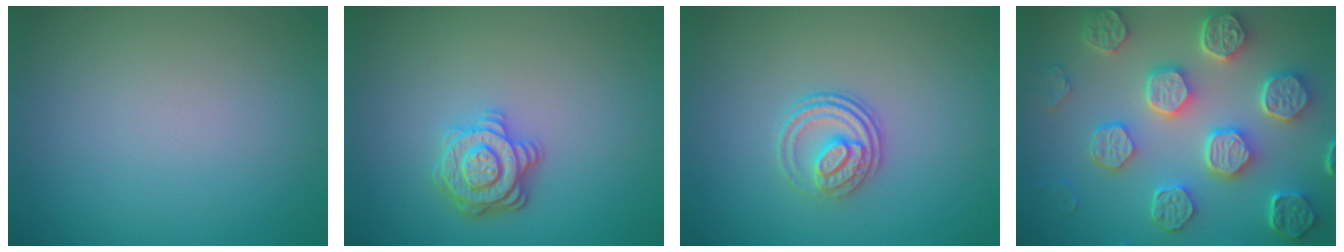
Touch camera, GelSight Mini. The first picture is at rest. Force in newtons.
{"total": 3.2, "press": 3.0, "slide": 1.1}
{"total": 2.9, "press": 2.4, "slide": 1.6}
{"total": 8.3, "press": 6.2, "slide": 5.6}